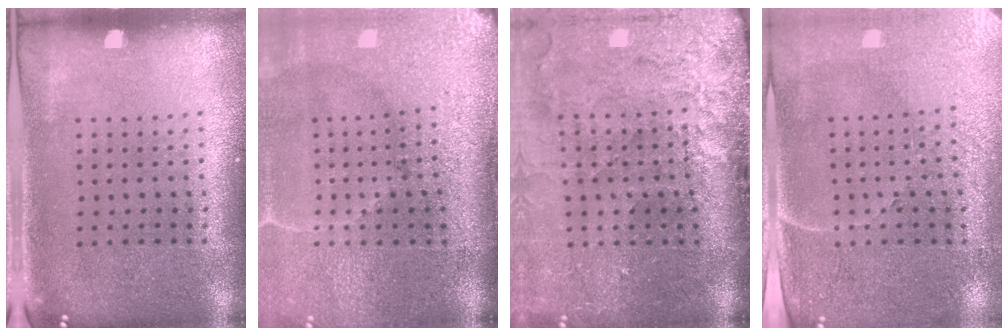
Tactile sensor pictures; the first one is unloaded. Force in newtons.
{"total": 5.0, "press": 4.2, "slide": 2.7}
{"total": 4.6, "press": 3.5, "slide": 3.0}
{"total": 3.4, "press": 3.1, "slide": 1.3}